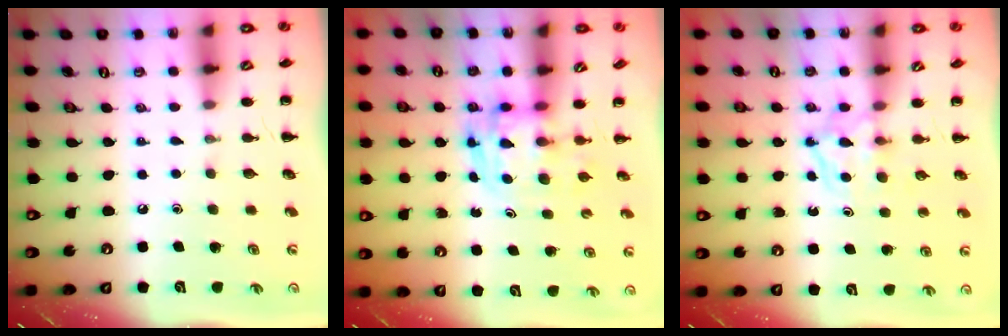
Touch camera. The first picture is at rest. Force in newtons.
{"total": 3.5, "press": 3.4, "slide": 0.7}
{"total": 4.5, "press": 4.4, "slide": 0.4}